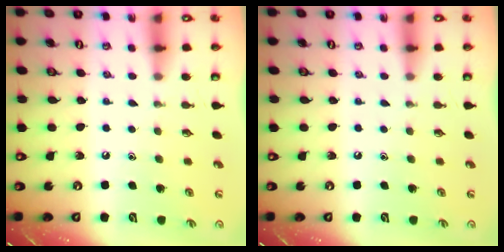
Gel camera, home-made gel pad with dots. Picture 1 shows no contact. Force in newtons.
{"total": 0.0}